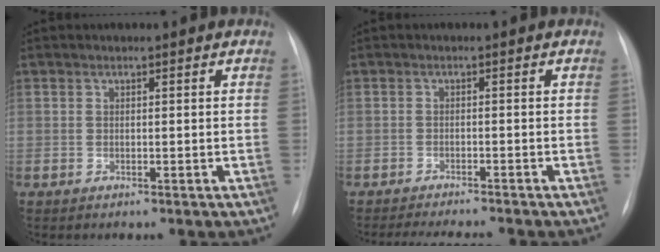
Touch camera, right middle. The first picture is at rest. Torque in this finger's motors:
{"motor_torque": [0.07, -0.08, 0.01, 0.00]}